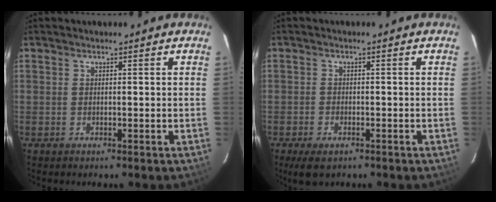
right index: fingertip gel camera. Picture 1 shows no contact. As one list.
[{"total": 4.4, "force": [-2.9, 2.1, 2.6], "torque": [-0.060, -0.015, -0.051]}]